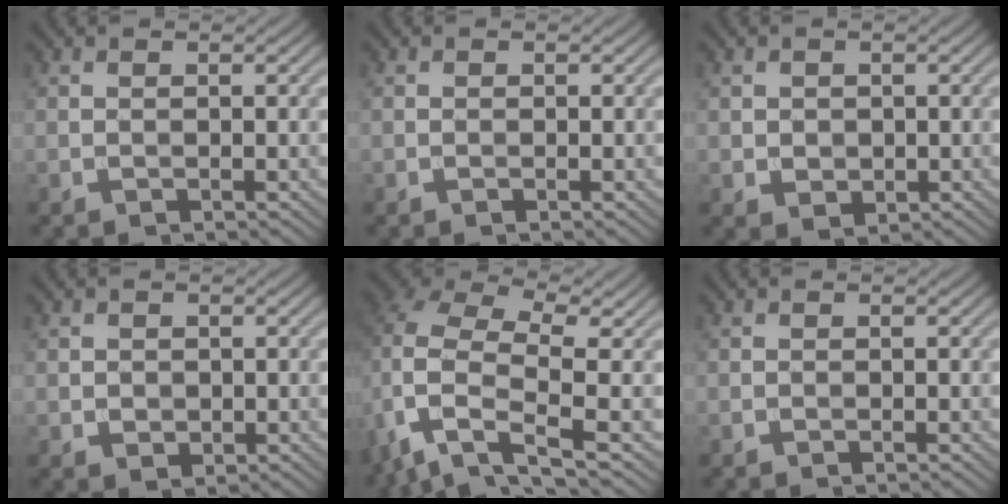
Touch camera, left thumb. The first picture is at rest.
{"total": 0.0}
{"total": 1.8, "force": [0.1, 1.7, 0.7], "torque": [-0.017, -0.008, 0.003]}
{"total": 1.3, "force": [0.0, 1.3, 0.5], "torque": [-0.011, -0.006, 0.002]}
{"total": 9.2, "force": [-2.7, 5.0, 7.2], "torque": [-0.164, -0.005, -0.066]}
{"total": 0.0}